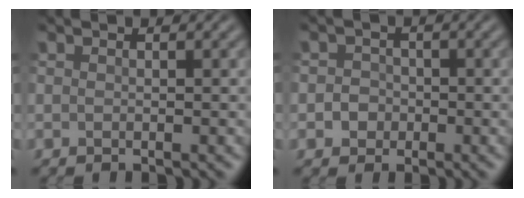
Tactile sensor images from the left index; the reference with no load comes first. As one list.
[{"total": 1.9, "force": [-0.1, 1.8, 0.4], "torque": [0.016, 0.008, -0.015]}]